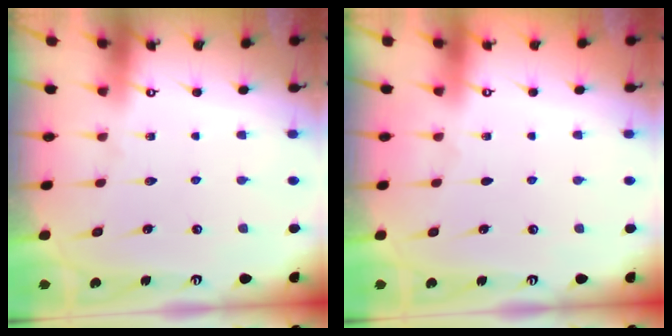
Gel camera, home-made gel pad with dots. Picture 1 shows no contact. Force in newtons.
{"total": 0.0}